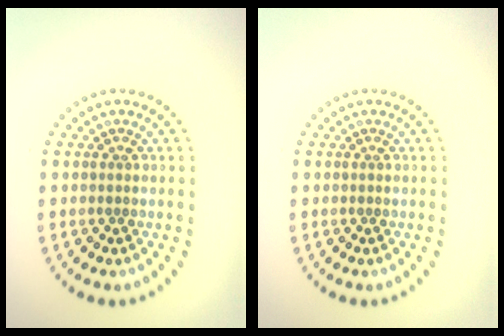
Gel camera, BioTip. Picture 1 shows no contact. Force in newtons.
{"total": 0.0}